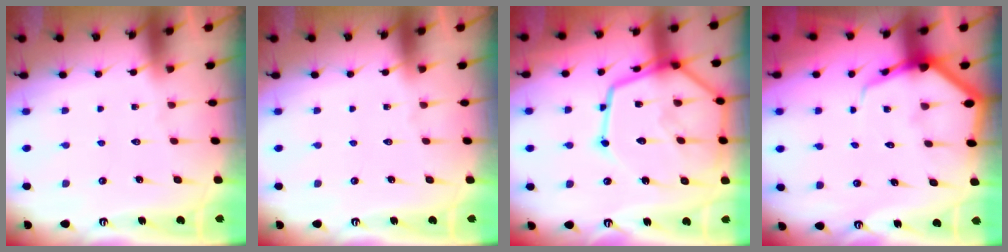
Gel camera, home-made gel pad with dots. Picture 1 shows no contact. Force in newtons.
{"total": 0.0}
{"total": 21.6, "press": 21.5, "slide": 1.8}
{"total": 6.7, "press": 6.6, "slide": 0.7}